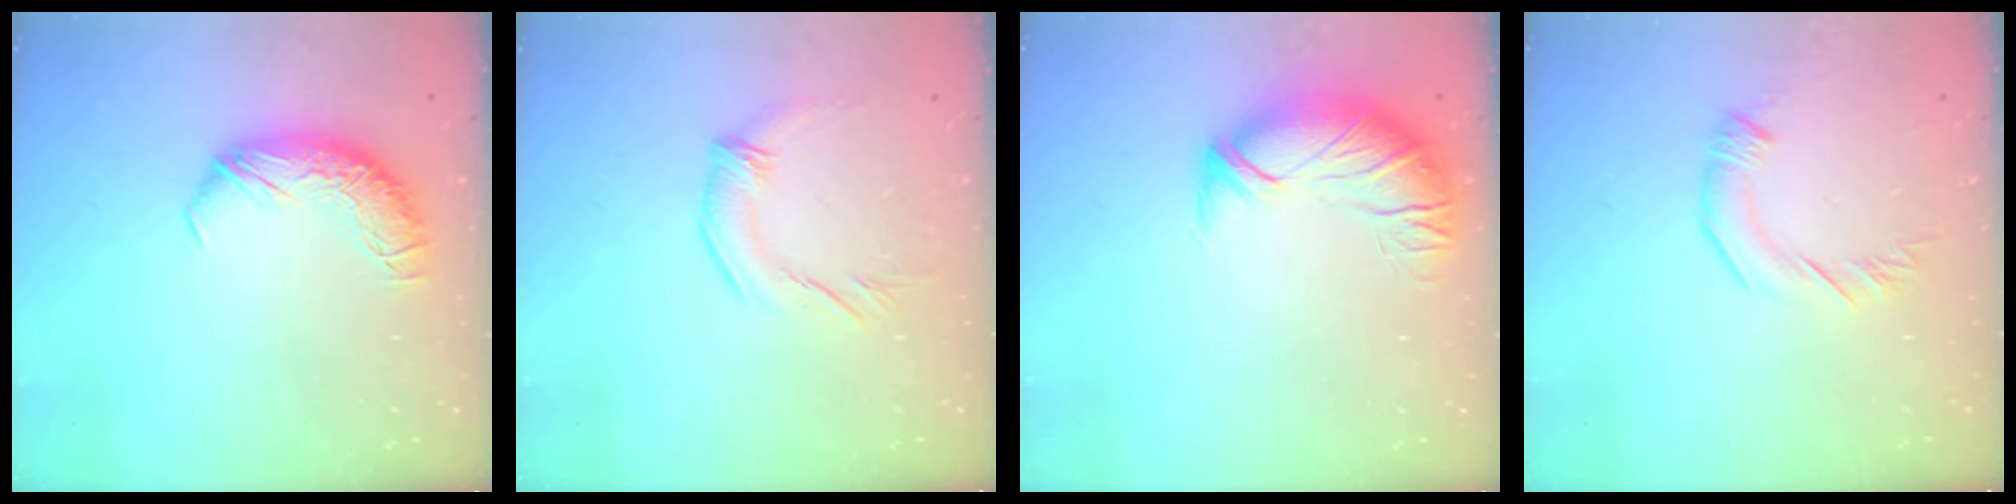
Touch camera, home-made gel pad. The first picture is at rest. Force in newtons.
{"total": 1.1, "press": 0.9, "slide": 0.7}
{"total": 2.7, "press": 1.2, "slide": 2.4}
{"total": 3.0, "press": 2.9, "slide": 0.5}